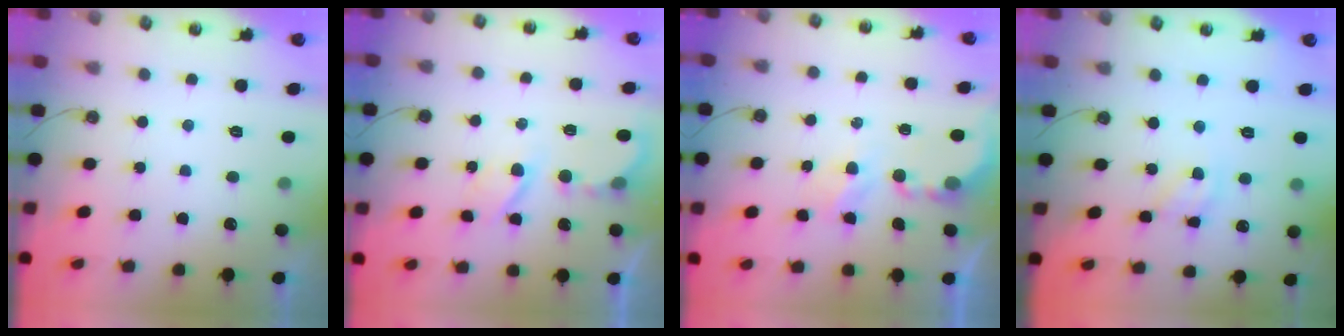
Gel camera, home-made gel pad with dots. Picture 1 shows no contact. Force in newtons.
{"total": 5.7, "press": 5.7, "slide": 0.1}
{"total": 3.8, "press": 3.8, "slide": 0.3}
{"total": 9.0, "press": 9.0, "slide": 0.5}